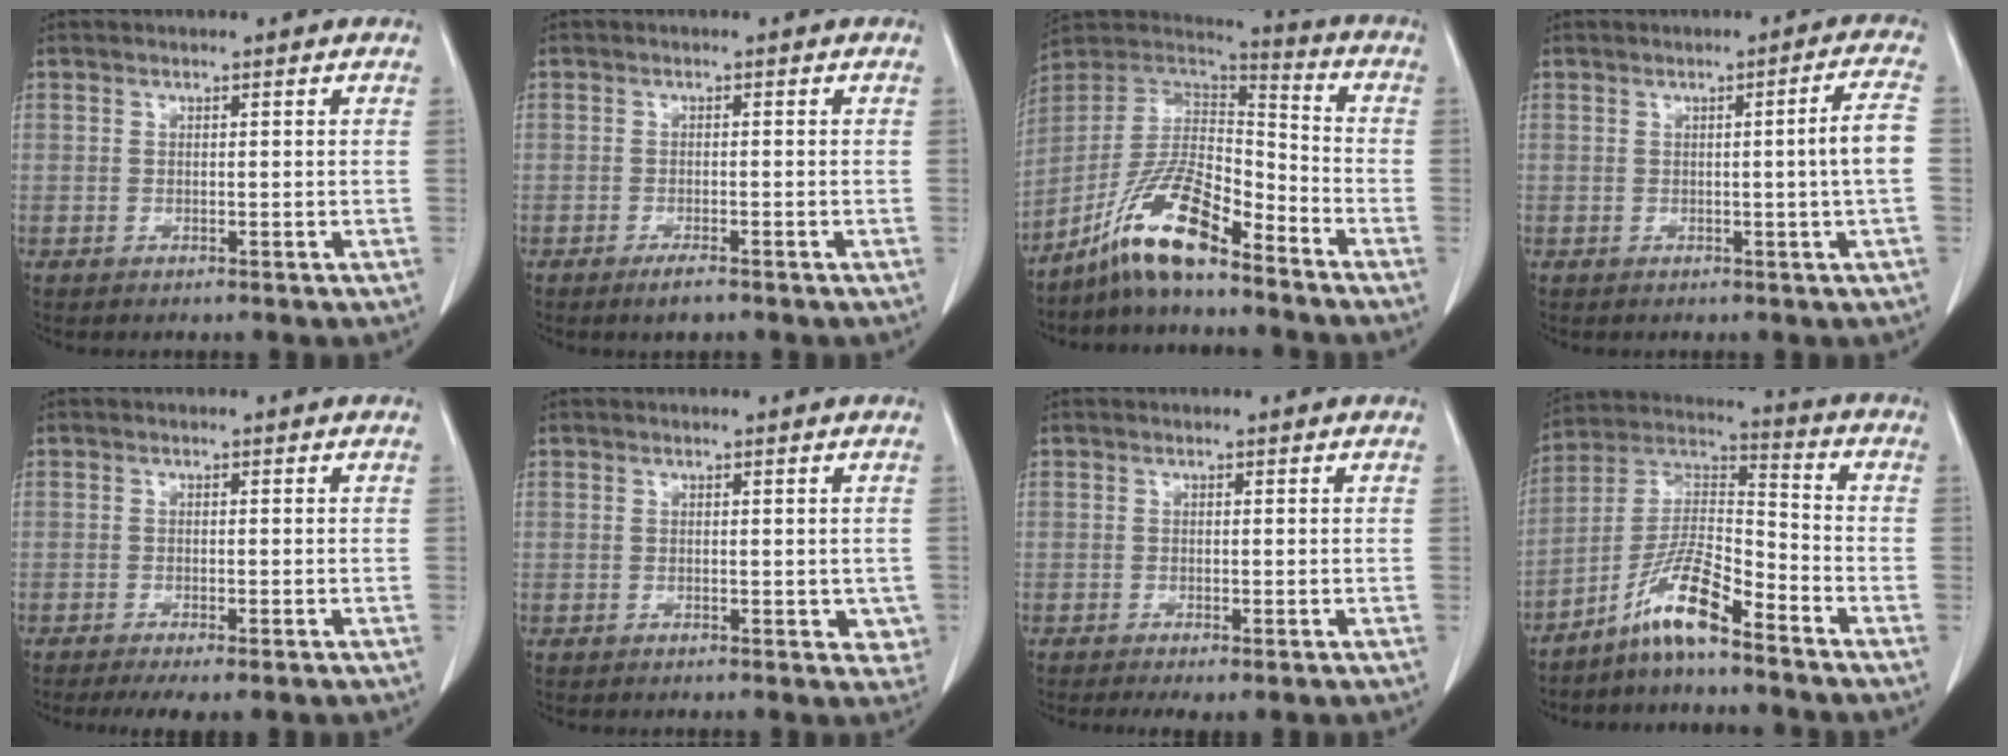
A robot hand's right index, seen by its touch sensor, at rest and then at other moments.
{"total": 2.3, "force": [-1.7, 0.4, 1.5], "torque": [-0.030, -0.004, -0.028]}
{"total": 13.1, "force": [-9.4, 2.7, 8.8], "torque": [-0.175, 0.017, -0.173]}
{"total": 4.8, "force": [-0.4, -1.1, 4.6], "torque": [-0.062, 0.000, -0.005]}
{"total": 5.7, "force": [-4.4, 1.0, 3.5], "torque": [-0.046, -0.013, -0.063]}
{"total": 3.2, "force": [-0.3, 1.8, 2.5], "torque": [-0.008, -0.003, -0.003]}
{"total": 3.2, "force": [-2.3, 0.8, 2.1], "torque": [-0.032, -0.010, -0.033]}
{"total": 10.2, "force": [-7.3, 1.0, 7.0], "torque": [-0.148, 0.008, -0.142]}